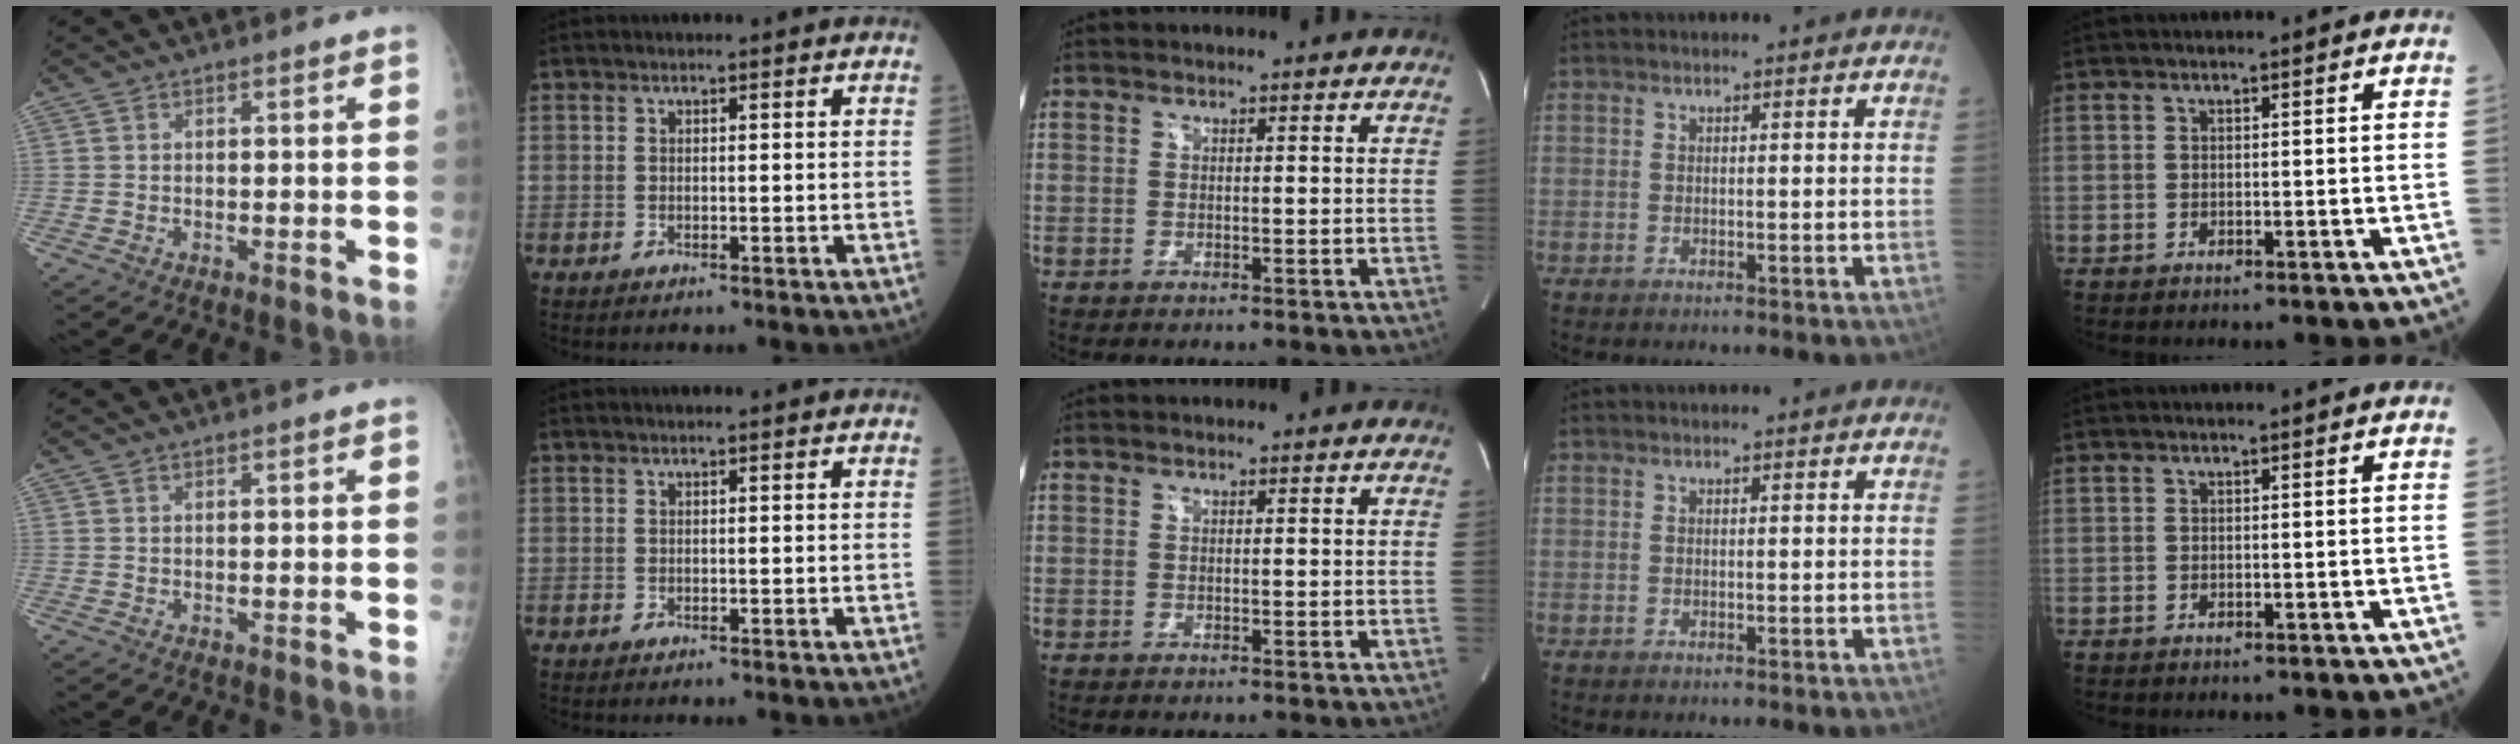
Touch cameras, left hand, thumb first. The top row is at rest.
{}